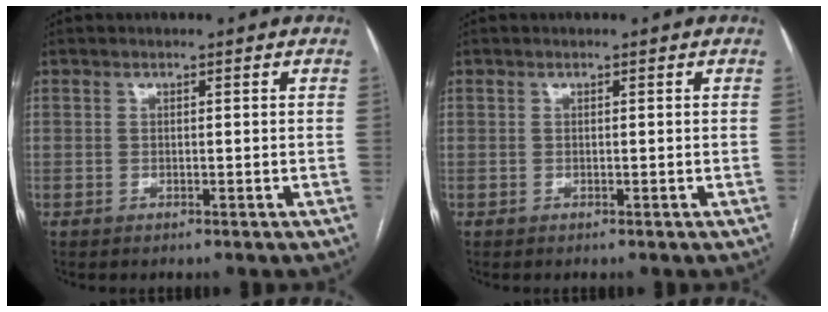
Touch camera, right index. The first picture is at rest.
{"total": 0.0}